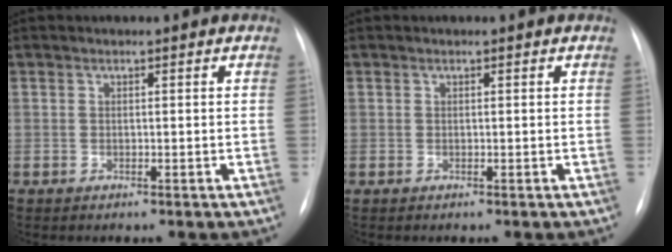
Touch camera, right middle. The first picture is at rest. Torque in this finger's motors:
{"motor_torque": [1.17, -0.96, 0.05, 0.01]}